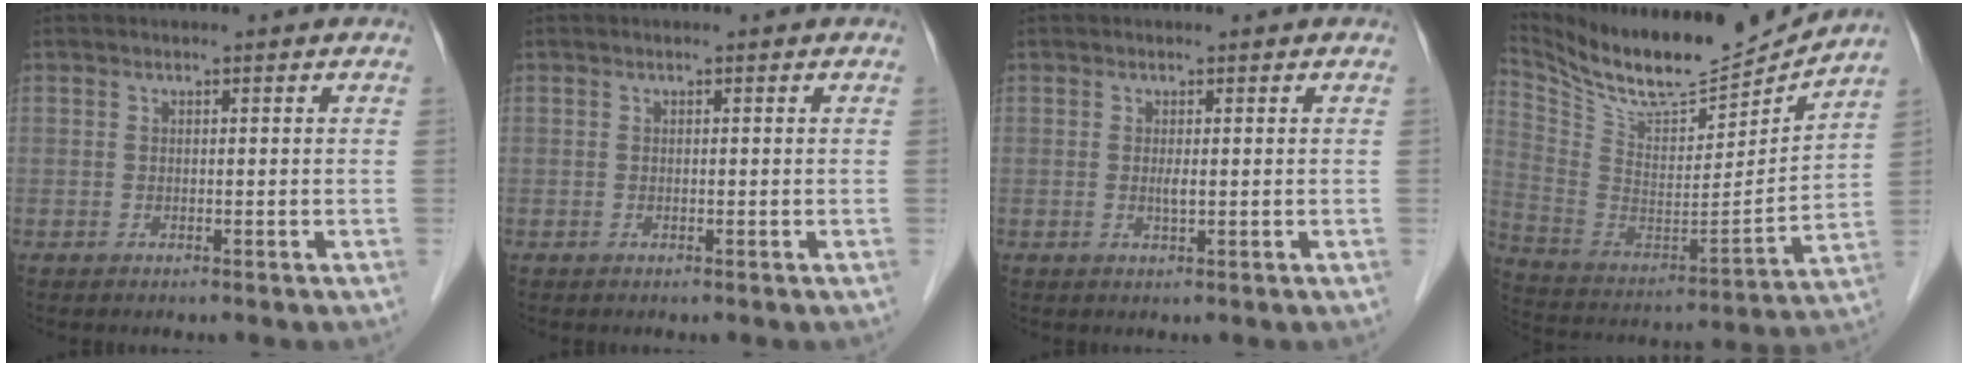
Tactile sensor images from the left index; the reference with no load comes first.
{"total": 0.0}
{"total": 1.1, "force": [0.1, 0.1, 1.1], "torque": [-0.025, -0.003, 0.002]}
{"total": 17.2, "force": [16.4, 1.6, 5.0], "torque": [-0.118, -0.031, 0.285]}